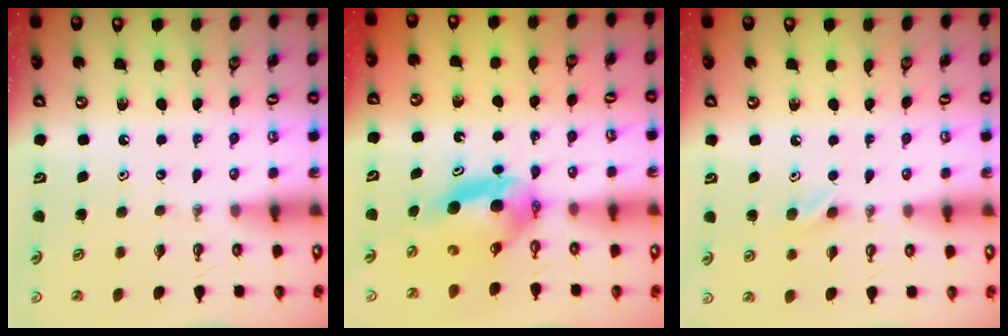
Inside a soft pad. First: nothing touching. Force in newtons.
{"total": 6.9, "press": 5.2, "slide": 4.6}
{"total": 5.1, "press": 4.9, "slide": 1.4}